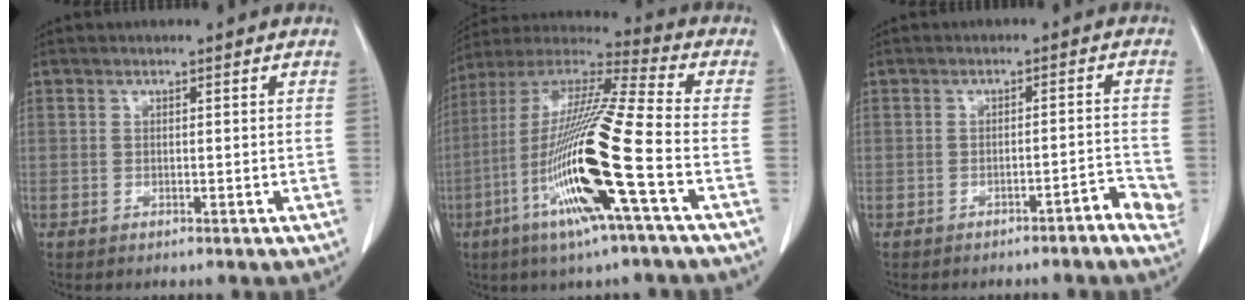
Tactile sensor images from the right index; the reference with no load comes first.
{"total": 20.8, "force": [-6.8, -0.1, 19.6], "torque": [-0.417, -0.028, -0.140]}
{"total": 3.4, "force": [-2.0, 0.6, 2.7], "torque": [-0.025, 0.006, -0.027]}